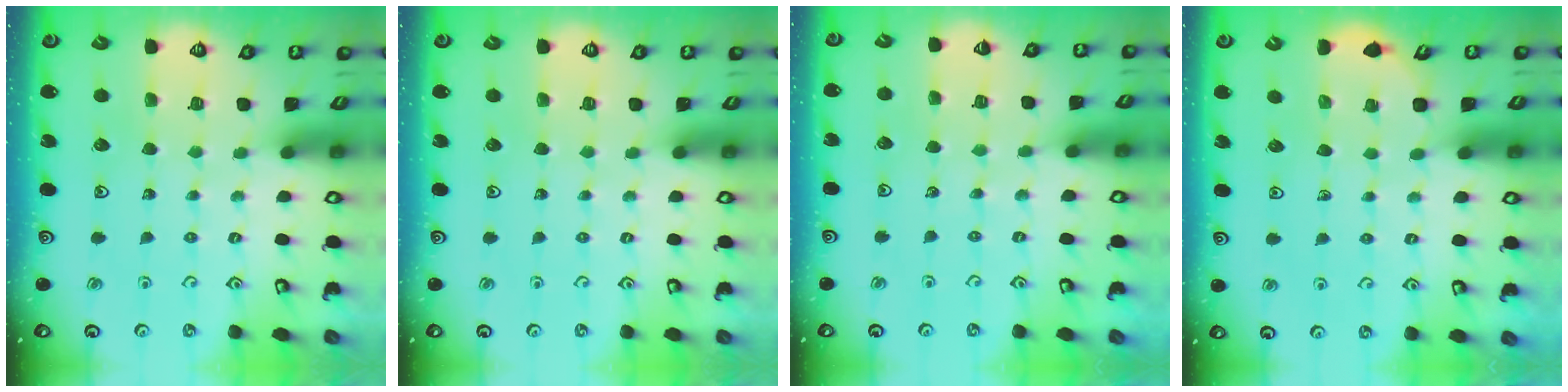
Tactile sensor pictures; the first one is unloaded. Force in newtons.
{"total": 0.0}
{"total": 2.1, "press": 2.1, "slide": 0.4}
{"total": 2.6, "press": 2.4, "slide": 1.0}